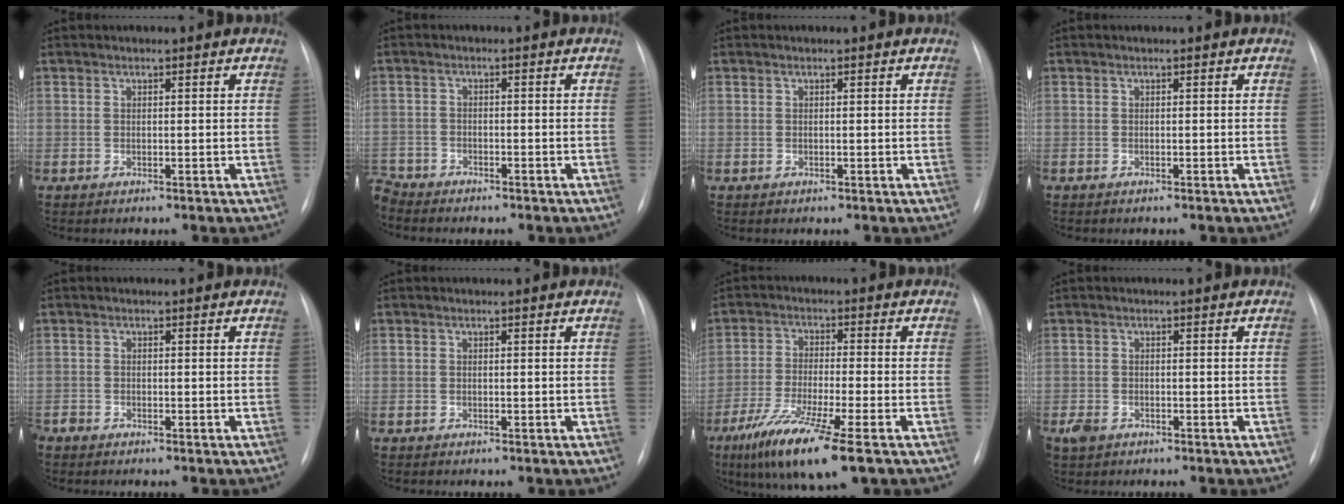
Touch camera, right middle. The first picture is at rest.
{"total": 4.9, "force": [-4.5, 1.7, 0.9], "torque": [-0.014, -0.007, -0.078]}
{"total": 0.0}
{"total": 0.0}
{"total": 1.1, "force": [-1.0, 0.4, 0.1], "torque": [-0.005, -0.001, -0.020]}
{"total": 0.0}
{"total": 11.8, "force": [-6.6, 0.4, 9.8], "torque": [-0.188, -0.037, -0.118]}
{"total": 2.2, "force": [-1.4, 1.4, 0.9], "torque": [-0.022, 0.000, -0.019]}